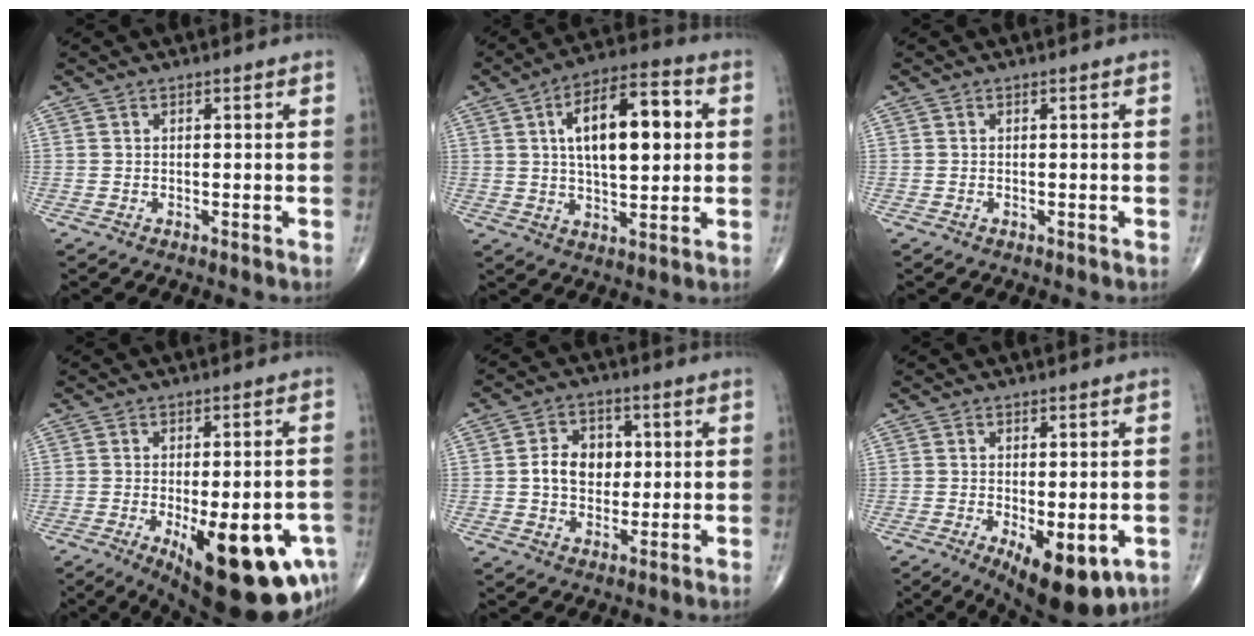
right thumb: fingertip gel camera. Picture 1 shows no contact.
{"total": 15.6, "force": [3.0, 7.0, 13.6], "torque": [-0.201, 0.013, 0.044]}
{"total": 0.0}
{"total": 21.0, "force": [-8.0, 7.8, 17.8], "torque": [-0.186, -0.001, -0.090]}
{"total": 8.5, "force": [0.8, 6.5, 5.4], "torque": [-0.057, 0.009, 0.009]}
{"total": 11.7, "force": [-4.4, 5.1, 9.6], "torque": [-0.127, -0.010, -0.054]}